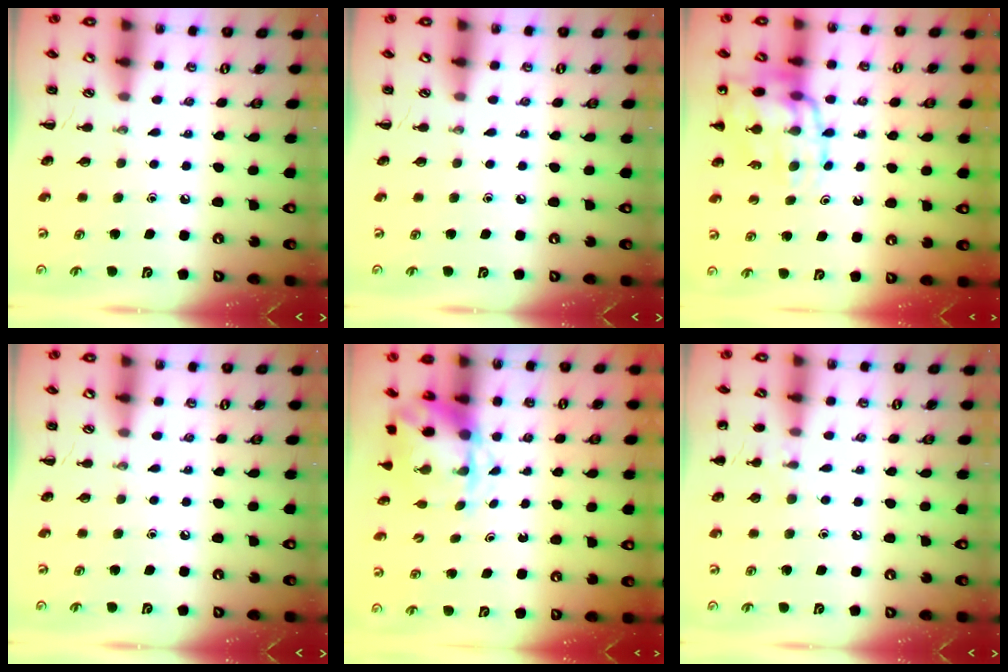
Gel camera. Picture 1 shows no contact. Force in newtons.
{"total": 0.0}
{"total": 19.8, "press": 19.4, "slide": 4.1}
{"total": 0.0}
{"total": 4.8, "press": 4.8, "slide": 0.7}
{"total": 6.6, "press": 6.4, "slide": 1.5}